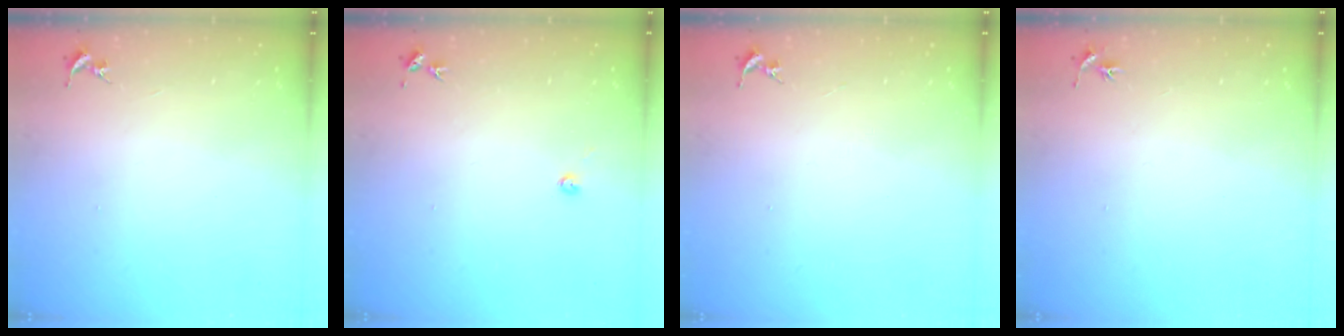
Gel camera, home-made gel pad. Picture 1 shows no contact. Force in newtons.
{"total": 2.2, "press": 2.2, "slide": 0.3}
{"total": 0.0}
{"total": 3.0, "press": 3.0, "slide": 0.3}